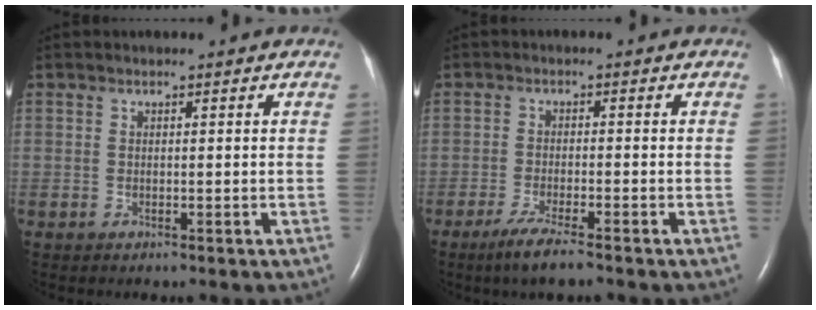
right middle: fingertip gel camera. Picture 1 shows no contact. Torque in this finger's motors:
{"motor_torque": [0.90, -0.71, 0.10, 0.06]}